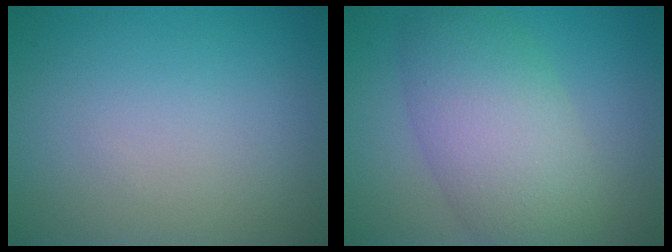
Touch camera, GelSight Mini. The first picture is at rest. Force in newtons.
{"total": 7.3, "press": 7.3, "slide": 0.5}